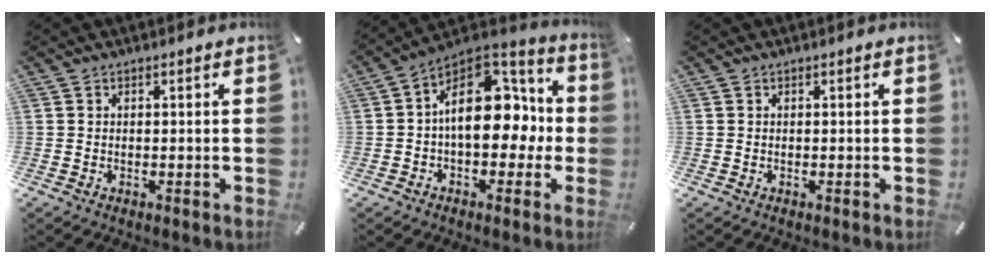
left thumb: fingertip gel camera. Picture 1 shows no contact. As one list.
[{"total": 18.5, "force": [1.8, 12.2, 13.7], "torque": [-0.205, -0.009, 0.036]}, {"total": 0.0}]